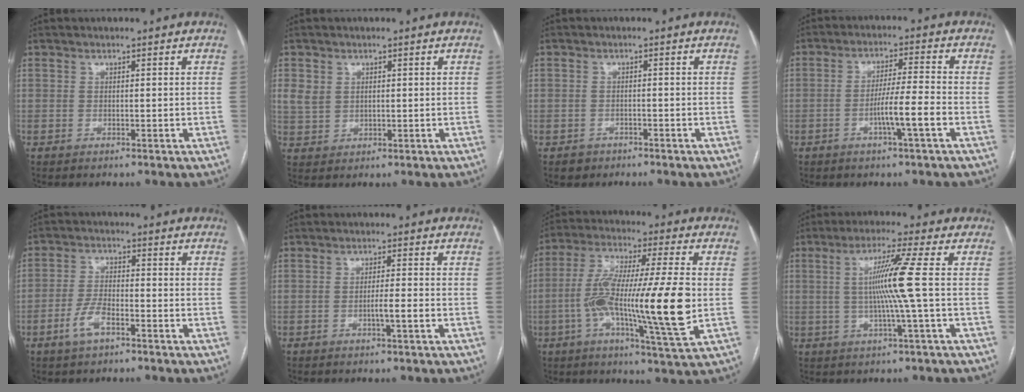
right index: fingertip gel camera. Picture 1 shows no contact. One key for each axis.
{"total": 3.7, "fx": 1.4, "fy": 3.1, "fz": 1.6, "tx": -0.034, "ty": 0.009, "tz": 0.037}
{"total": 2.0, "fx": -1.3, "fy": 1.6, "fz": 0.0, "tx": -0.004, "ty": 0.007, "tz": -0.020}
{"total": 6.2, "fx": -2.4, "fy": -0.6, "fz": 5.7, "tx": -0.104, "ty": 0.000, "tz": -0.042}
{"total": 5.2, "fx": -2.9, "fy": 1.9, "fz": 3.8, "tx": -0.085, "ty": 0.002, "tz": -0.055}
{"total": 2.5, "fx": -1.0, "fy": -0.1, "fz": 2.3, "tx": -0.037, "ty": 0.000, "tz": -0.016}
{"total": 18.2, "fx": -2.6, "fy": 0.6, "fz": 18.0, "tx": -0.330, "ty": -0.003, "tz": -0.048}
{"total": 8.0, "fx": 0.1, "fy": -2.1, "fz": 7.8, "tx": -0.147, "ty": 0.002, "tz": 0.007}